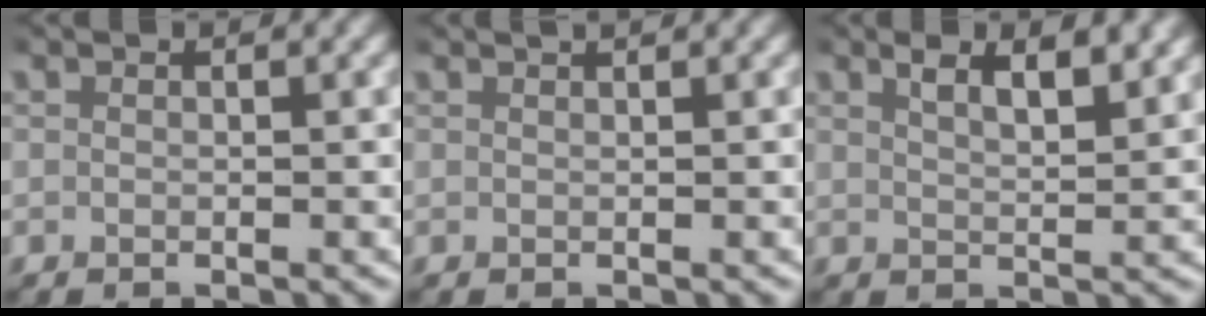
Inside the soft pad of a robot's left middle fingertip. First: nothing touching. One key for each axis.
{"total": 1.0, "fx": 0.9, "fy": 0.0, "fz": 0.5, "tx": -0.001, "ty": 0.005, "tz": 0.011}
{"total": 3.5, "fx": 2.3, "fy": 1.0, "fz": 2.5, "tx": -0.034, "ty": -0.004, "tz": 0.040}